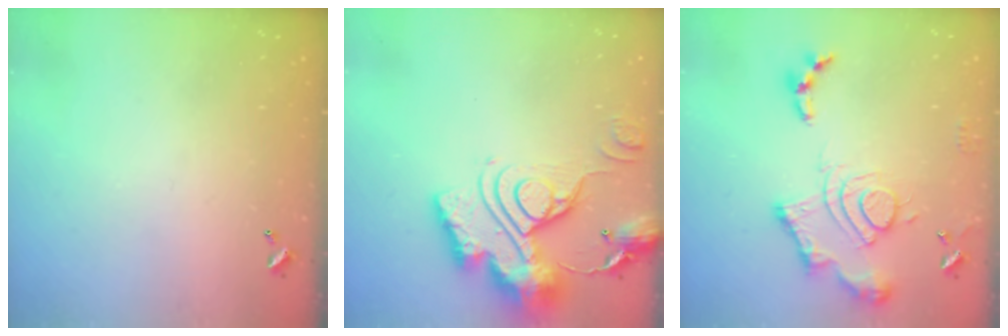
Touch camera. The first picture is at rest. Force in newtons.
{"total": 21.4, "press": 21.3, "slide": 2.0}
{"total": 15.7, "press": 15.6, "slide": 1.4}